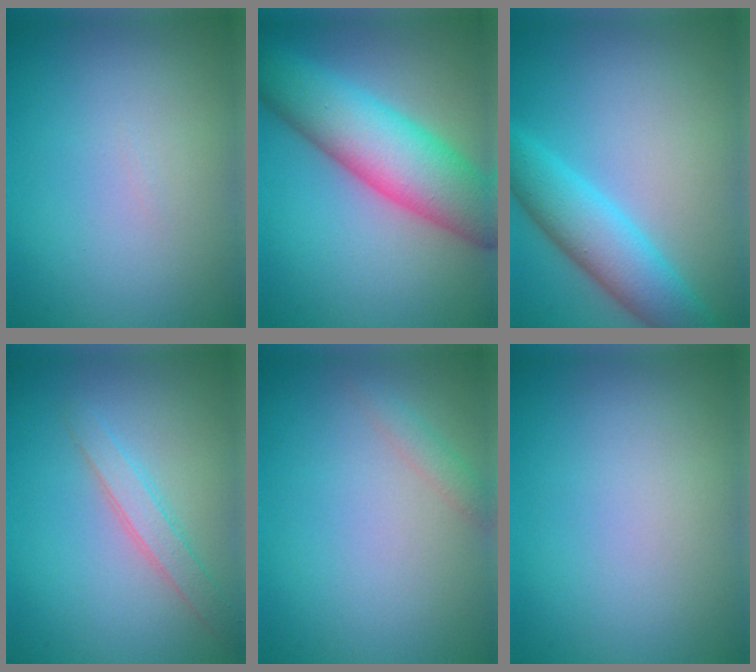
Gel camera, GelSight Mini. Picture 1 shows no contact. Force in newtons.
{"total": 9.6, "press": 9.6, "slide": 0.3}
{"total": 5.7, "press": 5.7, "slide": 0.3}
{"total": 2.2, "press": 2.2, "slide": 0.1}
{"total": 1.2, "press": 1.2, "slide": 0.1}
{"total": 0.0}